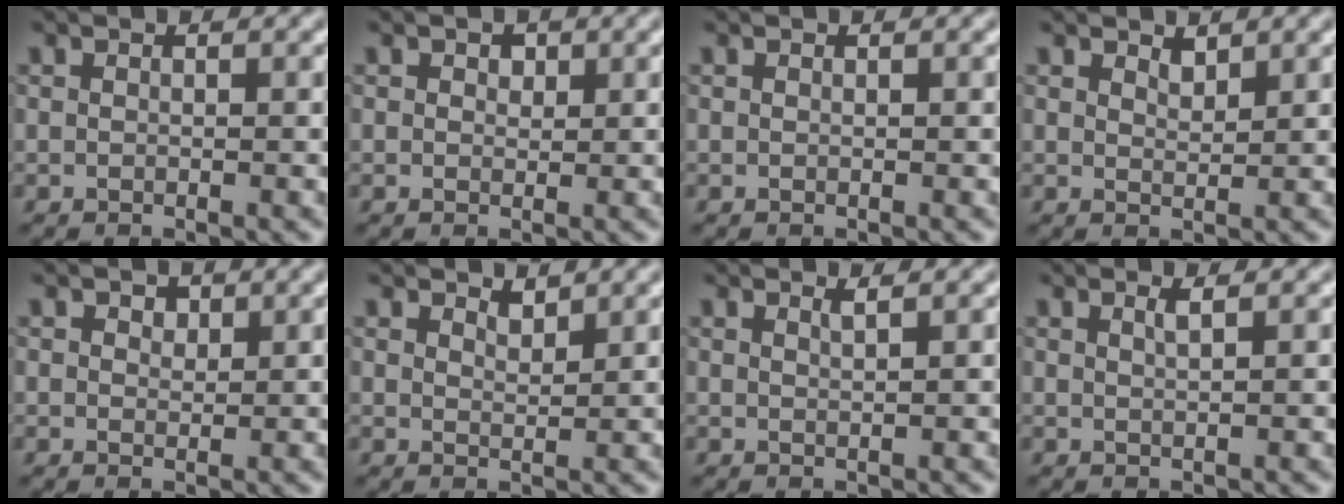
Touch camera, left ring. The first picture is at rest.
{"total": 1.0, "force": [0.5, 0.7, 0.4], "torque": [-0.006, -0.001, 0.006]}
{"total": 0.0}
{"total": 1.1, "force": [1.0, 0.3, 0.4], "torque": [-0.010, 0.000, 0.019]}
{"total": 1.1, "force": [0.7, 0.7, 0.4], "torque": [-0.005, -0.001, 0.008]}
{"total": 1.2, "force": [1.2, 0.2, 0.3], "torque": [-0.010, -0.001, 0.020]}
{"total": 0.8, "force": [0.6, 0.2, 0.5], "torque": [-0.002, 0.001, 0.010]}
{"total": 1.0, "force": [0.6, 0.2, 0.8], "torque": [-0.009, 0.001, 0.008]}